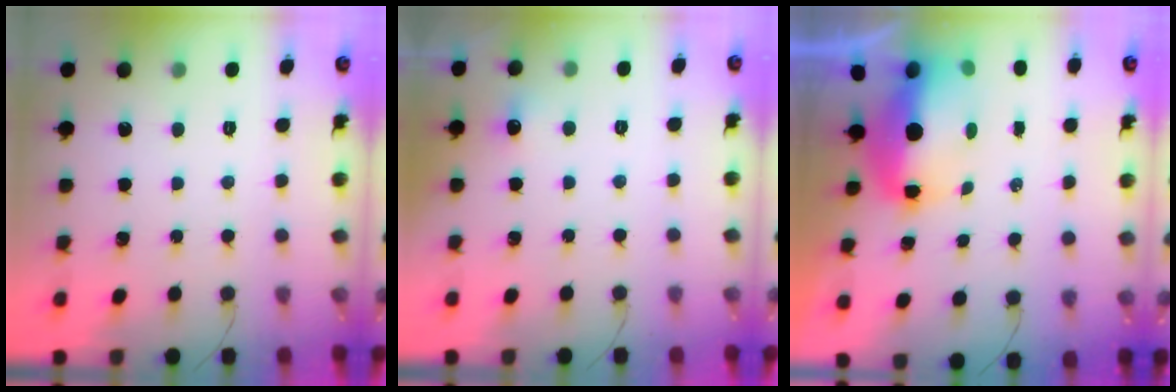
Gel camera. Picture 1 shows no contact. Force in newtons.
{"total": 4.7, "press": 4.5, "slide": 1.3}
{"total": 9.3, "press": 9.1, "slide": 1.9}